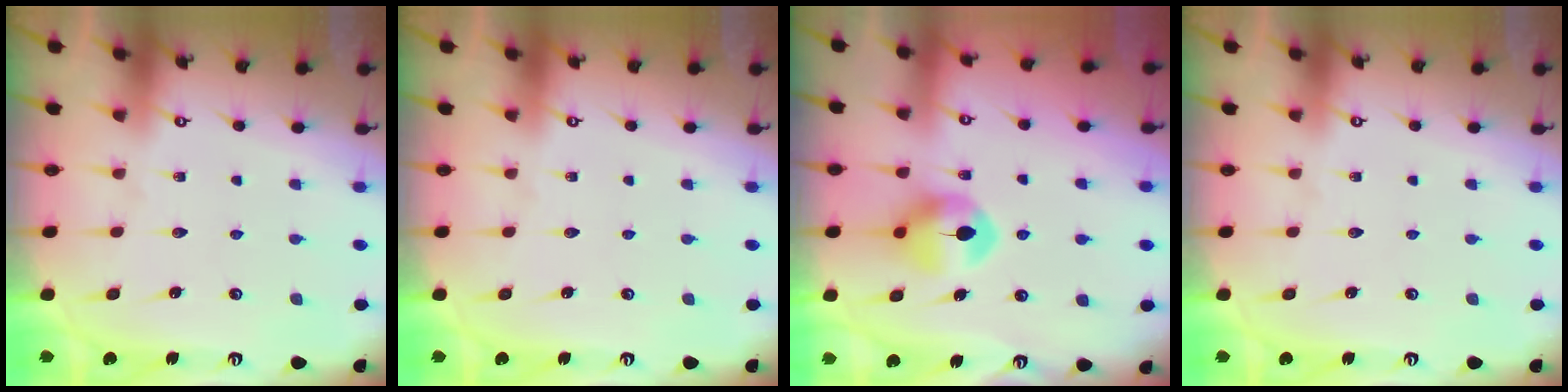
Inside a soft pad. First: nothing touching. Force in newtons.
{"total": 0.0}
{"total": 8.9, "press": 8.9, "slide": 0.3}
{"total": 0.0}